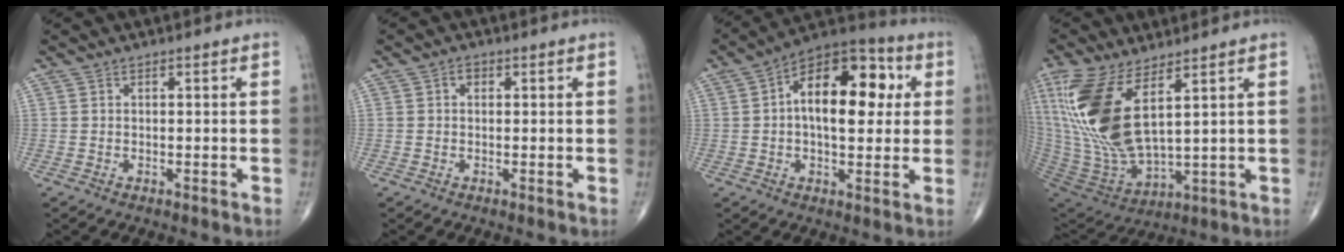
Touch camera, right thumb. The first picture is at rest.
{"total": 1.3, "force": [0.3, 1.1, 0.7], "torque": [-0.003, 0.003, 0.001]}
{"total": 16.6, "force": [2.7, 8.9, 13.7], "torque": [-0.184, 0.027, 0.033]}
{"total": 20.0, "force": [7.2, 8.0, 16.8], "torque": [-0.380, -0.043, 0.154]}